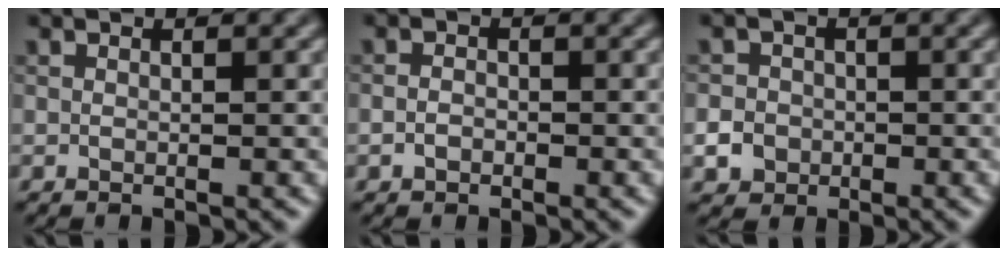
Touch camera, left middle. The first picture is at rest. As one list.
[{"total": 1.1, "force": [-0.5, 0.8, 0.5], "torque": [-0.010, 0.000, -0.013]}, {"total": 2.6, "force": [-0.8, 2.3, 0.7], "torque": [0.001, -0.001, -0.019]}]